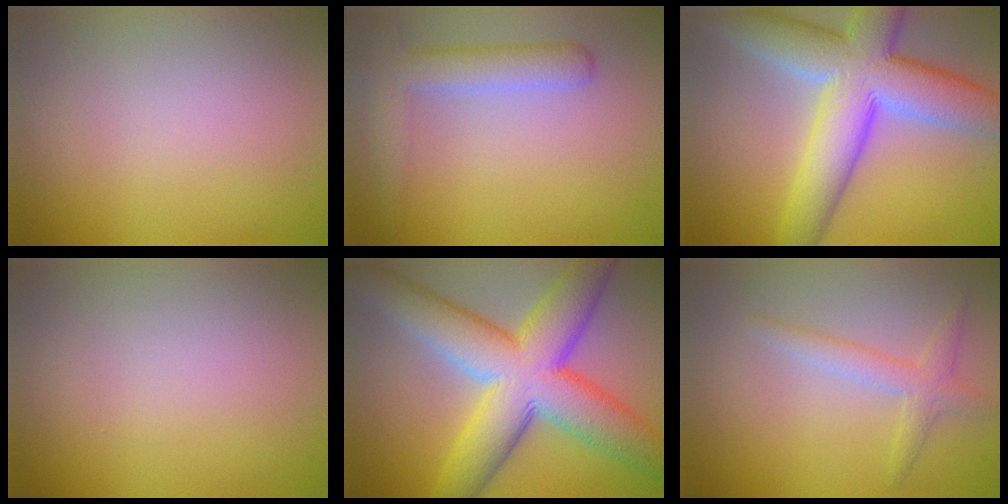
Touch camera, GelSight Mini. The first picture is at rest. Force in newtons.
{"total": 3.8, "press": 3.7, "slide": 0.3}
{"total": 11.3, "press": 11.3, "slide": 0.7}
{"total": 0.0}
{"total": 12.1, "press": 12.1, "slide": 0.7}
{"total": 2.2, "press": 2.2, "slide": 0.1}